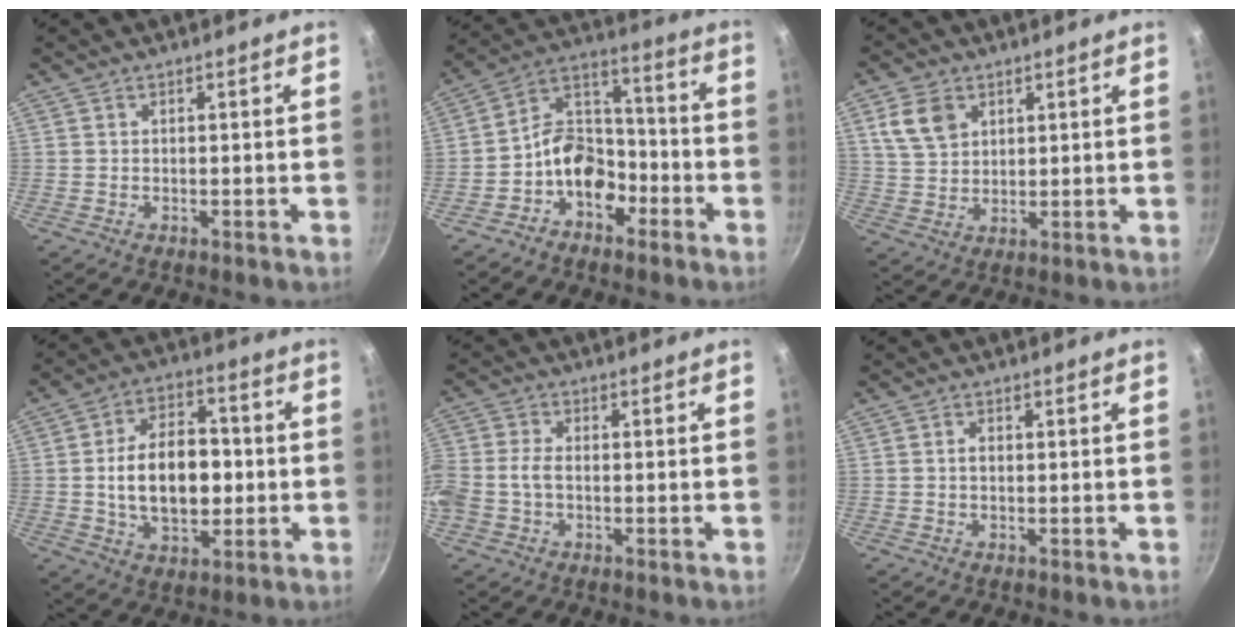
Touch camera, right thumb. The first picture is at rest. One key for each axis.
{"total": 11.1, "fx": -5.3, "fy": 7.9, "fz": 5.7, "tx": -0.056, "ty": 0.072, "tz": -0.105}
{"total": 7.5, "fx": 3.3, "fy": 5.4, "fz": 4.0, "tx": -0.058, "ty": -0.006, "tz": 0.066}
{"total": 15.5, "fx": -0.8, "fy": 9.9, "fz": 11.9, "tx": -0.166, "ty": 0.018, "tz": -0.013}
{"total": 6.9, "fx": -1.6, "fy": 4.9, "fz": 4.7, "tx": -0.110, "ty": 0.019, "tz": -0.046}
{"total": 1.1, "fx": 0.0, "fy": 0.8, "fz": 0.8, "tx": -0.014, "ty": 0.004, "tz": -0.001}